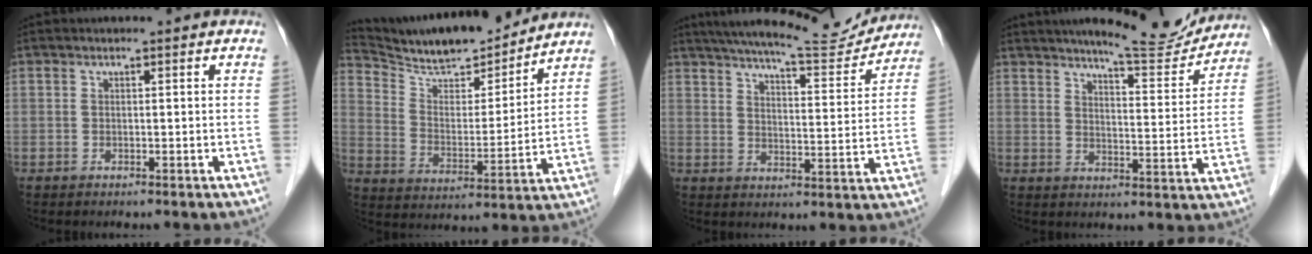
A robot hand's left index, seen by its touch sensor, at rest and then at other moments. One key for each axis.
{"total": 15.9, "fx": 14.9, "fy": 1.9, "fz": 5.3, "tx": -0.099, "ty": -0.004, "tz": 0.252}
{"total": 16.7, "fx": 15.4, "fy": 1.9, "fz": 6.1, "tx": -0.097, "ty": -0.005, "tz": 0.211}
{"total": 12.6, "fx": 11.6, "fy": 1.3, "fz": 4.6, "tx": -0.060, "ty": -0.015, "tz": 0.151}